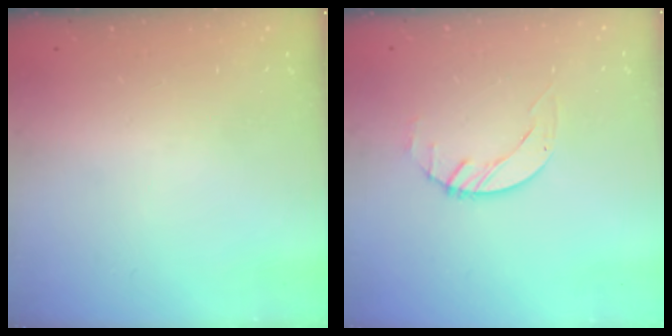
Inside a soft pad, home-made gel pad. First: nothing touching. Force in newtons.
{"total": 1.4, "press": 1.4, "slide": 0.2}